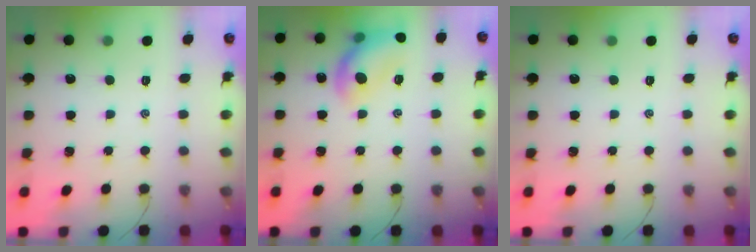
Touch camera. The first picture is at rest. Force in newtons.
{"total": 13.1, "press": 13.1, "slide": 1.3}
{"total": 0.0}